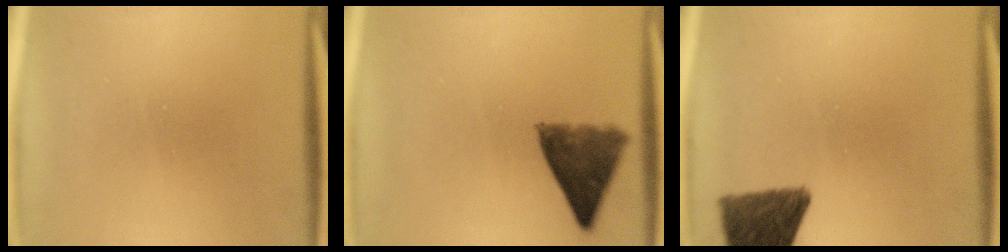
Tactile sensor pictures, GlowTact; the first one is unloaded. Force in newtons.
{"total": 8.1}
{"total": 10.8}